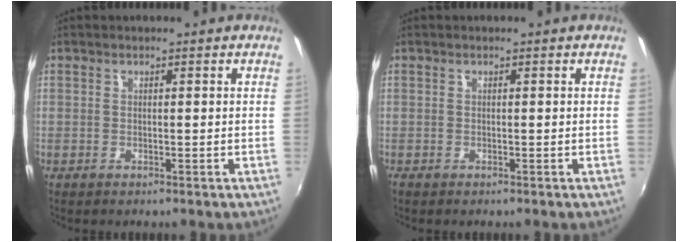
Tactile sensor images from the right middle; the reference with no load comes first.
{"total": 0.0}